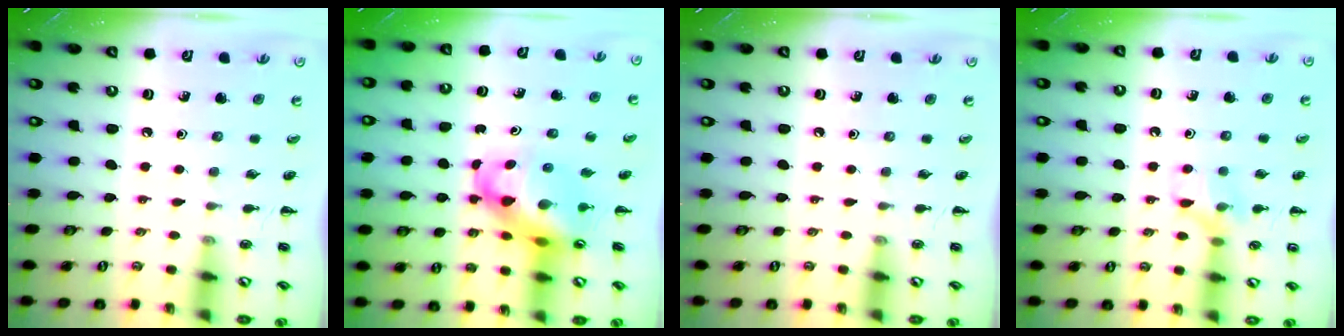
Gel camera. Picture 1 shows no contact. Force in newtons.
{"total": 11.8, "press": 11.4, "slide": 3.0}
{"total": 0.0}
{"total": 8.9, "press": 8.8, "slide": 1.4}